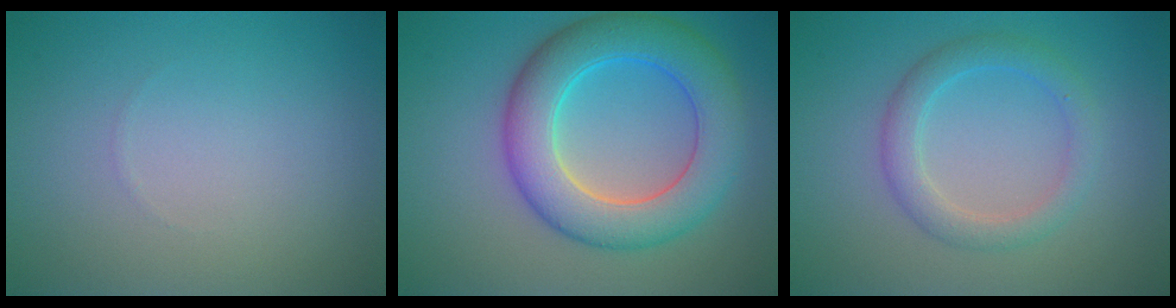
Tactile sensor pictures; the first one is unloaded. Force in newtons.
{"total": 7.9, "press": 7.9, "slide": 0.2}
{"total": 3.0, "press": 3.0, "slide": 0.1}